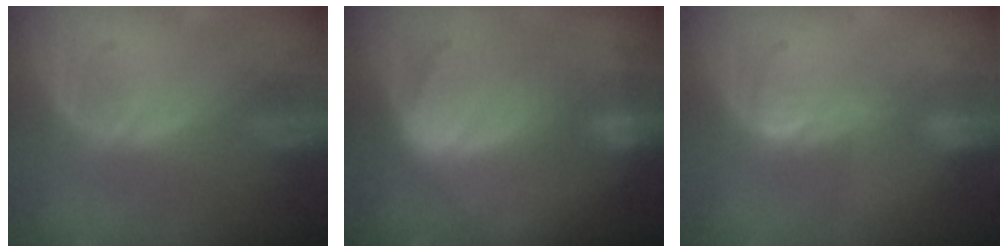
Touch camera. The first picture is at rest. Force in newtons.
{"total": 10.3, "press": 8.7, "slide": 5.6}
{"total": 2.0, "press": 2.0, "slide": 0.3}